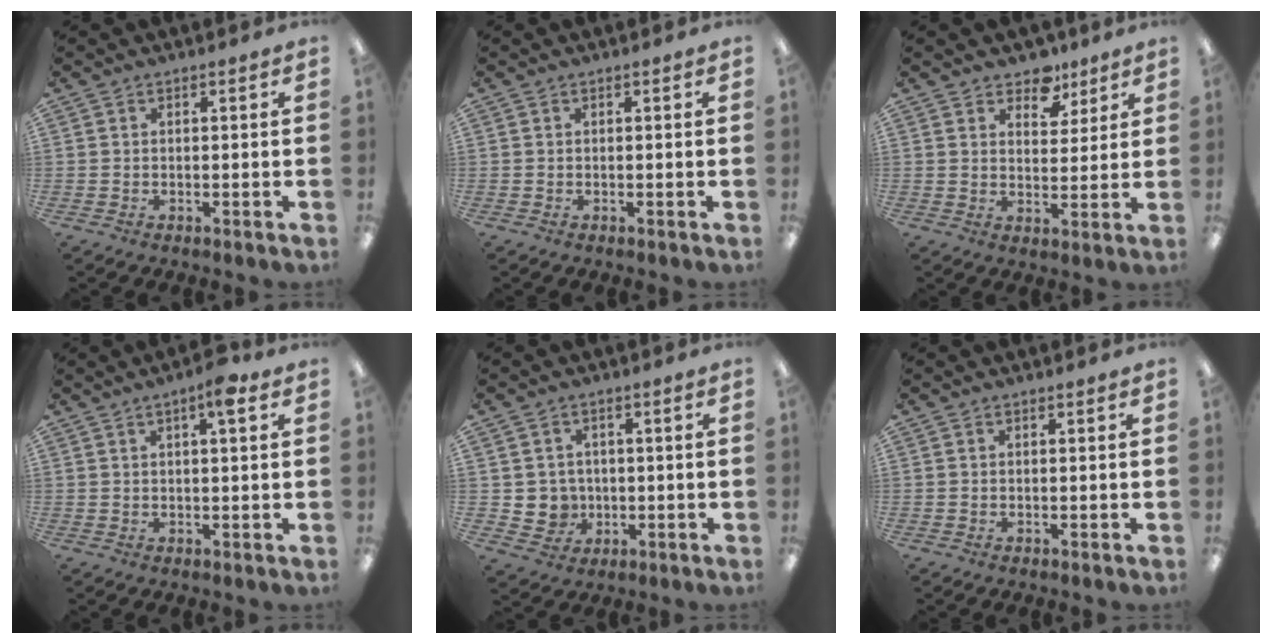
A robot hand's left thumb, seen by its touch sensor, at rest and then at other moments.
{"total": 0.0}
{"total": 7.7, "force": [5.9, 4.5, 2.1], "torque": [-0.016, -0.036, 0.103]}
{"total": 5.0, "force": [2.6, 1.1, 4.1], "torque": [-0.063, -0.002, 0.038]}
{"total": 5.0, "force": [0.3, 4.9, 0.6], "torque": [-0.018, 0.006, 0.011]}
{"total": 0.0}